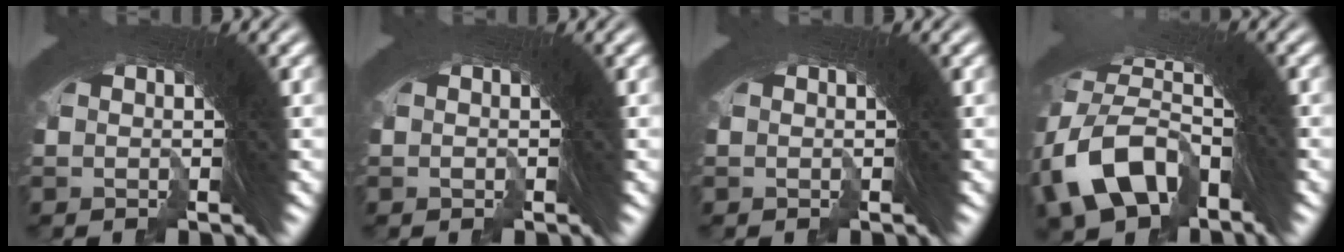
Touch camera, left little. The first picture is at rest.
{"total": 0.6, "force": [-0.3, -0.1, -0.5], "torque": [0.008, -0.002, -0.004]}
{"total": 0.0}
{"total": 8.2, "force": [-4.8, 6.3, 2.3], "torque": [-0.090, -0.042, -0.076]}